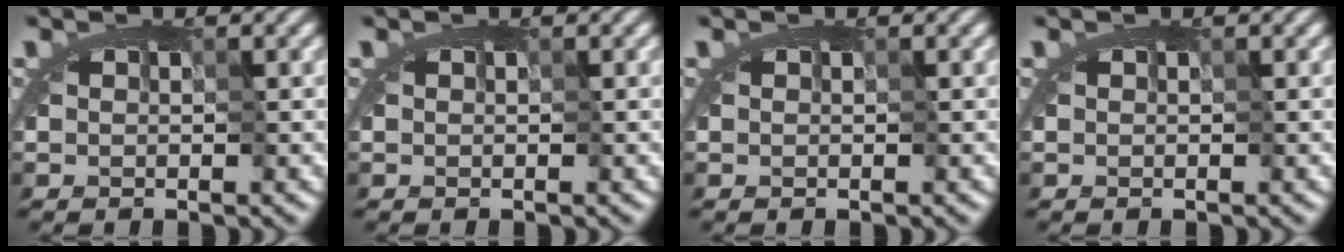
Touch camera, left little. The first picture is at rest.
{"total": 0.0}
{"total": 0.0}
{"total": 0.0}